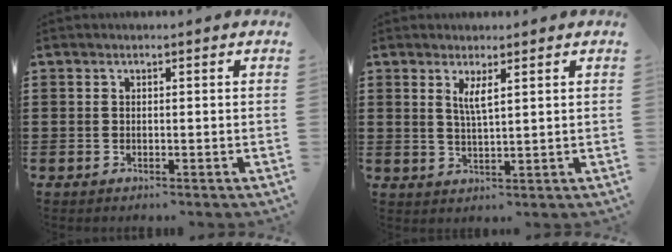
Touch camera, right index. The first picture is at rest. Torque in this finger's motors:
{"motor_torque": [0.01, 0.01, 0.11, 0.07]}